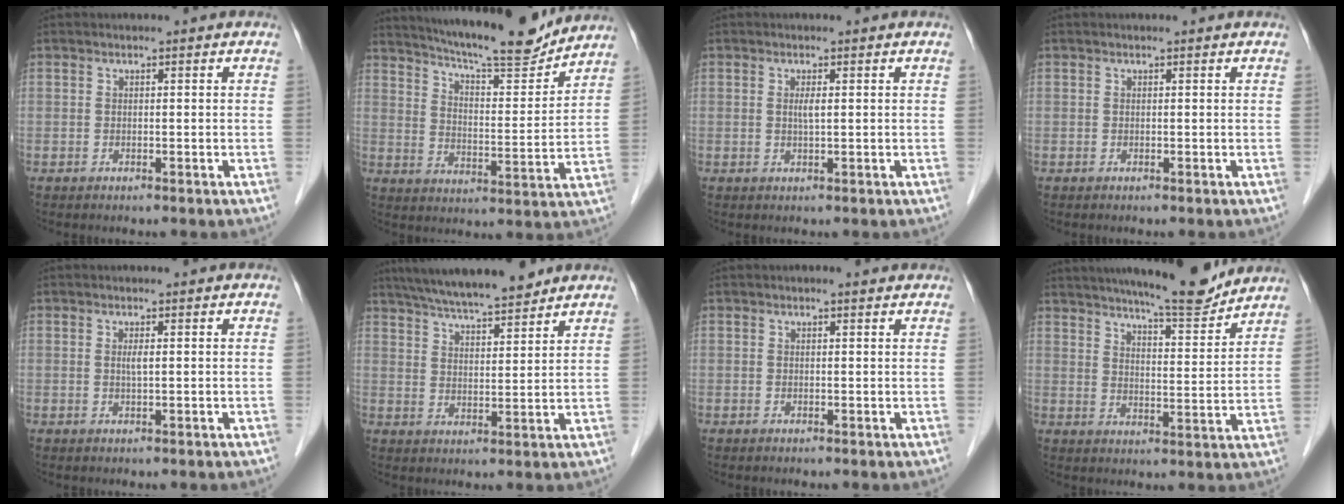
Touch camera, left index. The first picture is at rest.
{"total": 16.6, "force": [15.2, 1.4, 6.5], "torque": [-0.109, -0.012, 0.221]}
{"total": 1.3, "force": [0.3, 0.0, 1.3], "torque": [-0.029, -0.001, 0.005]}
{"total": 0.6, "force": [0.5, 0.1, 0.1], "torque": [-0.003, 0.004, 0.006]}
{"total": 1.1, "force": [0.2, 0.0, 1.1], "torque": [-0.025, -0.001, 0.005]}
{"total": 13.2, "force": [11.6, 1.5, 6.3], "torque": [-0.105, 0.020, 0.185]}
{"total": 1.2, "force": [1.0, 0.3, 0.6], "torque": [-0.015, 0.009, 0.013]}
{"total": 12.7, "force": [11.6, 0.8, 5.3], "torque": [-0.078, -0.008, 0.162]}